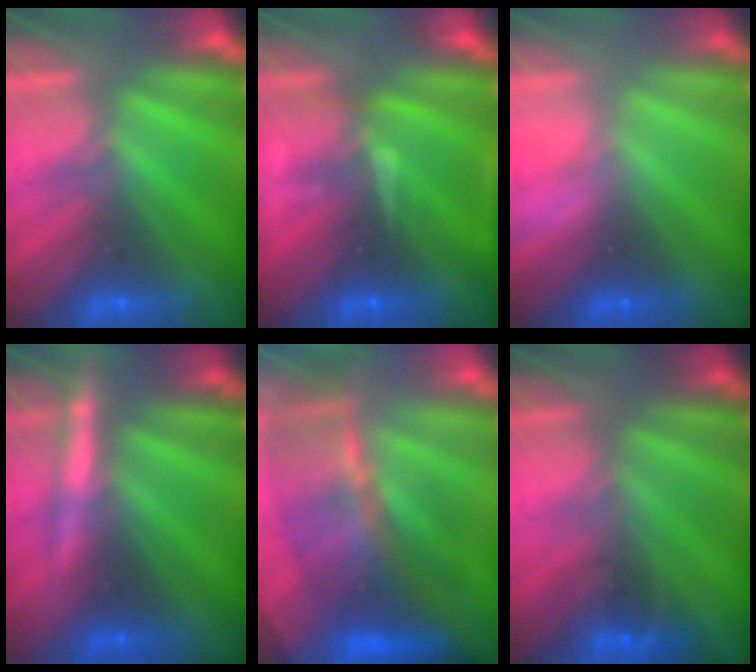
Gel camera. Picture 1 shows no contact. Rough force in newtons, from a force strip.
{"total": 7.8}
{"total": 2.8}
{"total": 4.6}
{"total": 7.8}
{"total": 1.3}